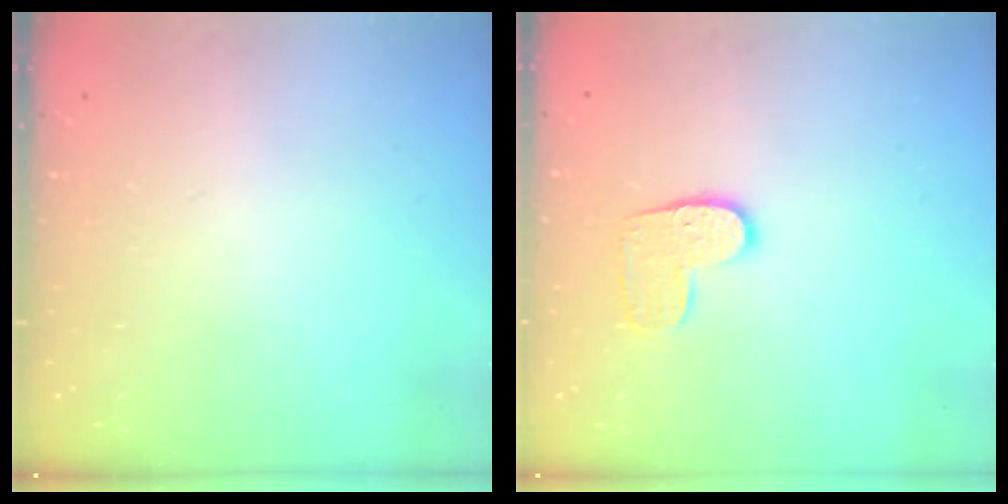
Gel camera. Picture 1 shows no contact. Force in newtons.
{"total": 8.3, "press": 8.3, "slide": 0.3}